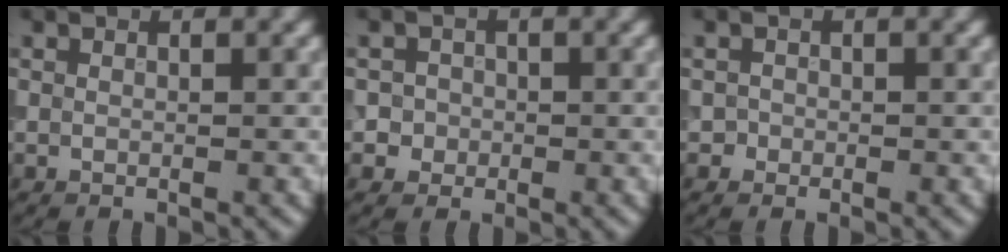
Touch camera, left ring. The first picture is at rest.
{"total": 2.0, "force": [-0.1, 2.0, 0.3], "torque": [0.022, 0.006, -0.011]}
{"total": 0.7, "force": [-0.2, 0.7, -0.1], "torque": [0.010, -0.001, -0.005]}